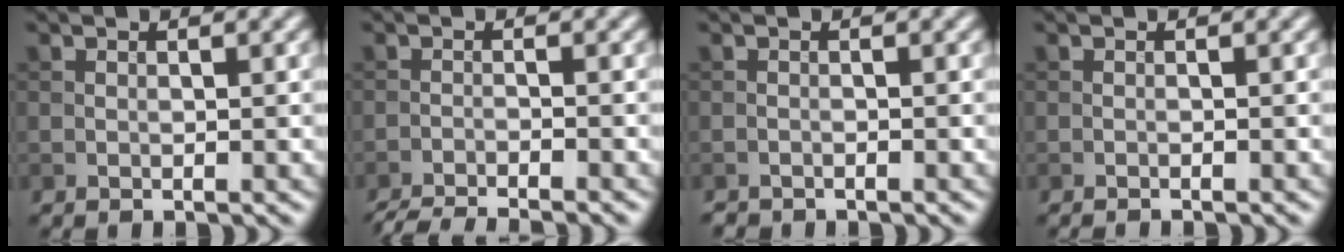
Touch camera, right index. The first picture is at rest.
{"total": 5.4, "force": [-5.0, 0.6, 1.9], "torque": [-0.032, -0.018, -0.083]}
{"total": 1.0, "force": [-1.0, 0.1, -0.1], "torque": [0.005, -0.004, -0.019]}
{"total": 0.8, "force": [-0.7, 0.1, 0.3], "torque": [0.002, 0.001, -0.013]}